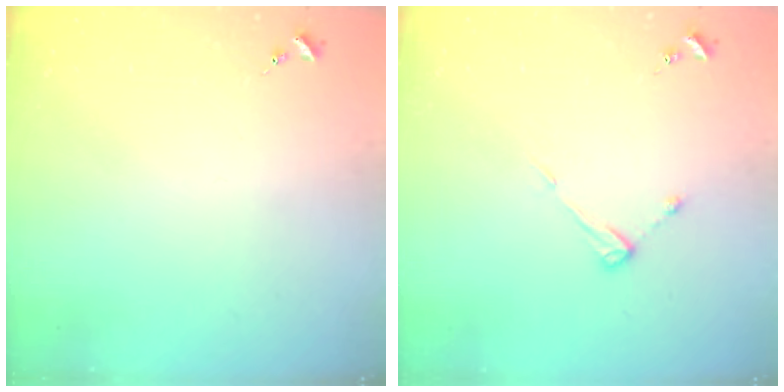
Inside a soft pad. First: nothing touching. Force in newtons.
{"total": 4.7, "press": 4.7, "slide": 0.4}